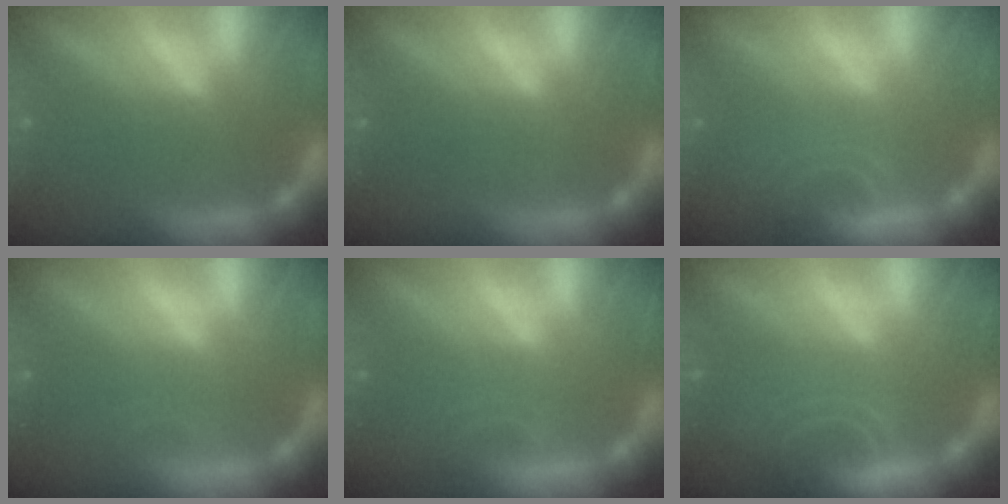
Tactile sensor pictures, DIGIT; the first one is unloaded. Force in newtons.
{"total": 0.0}
{"total": 3.5}
{"total": 0.9}
{"total": 1.9}
{"total": 5.1}